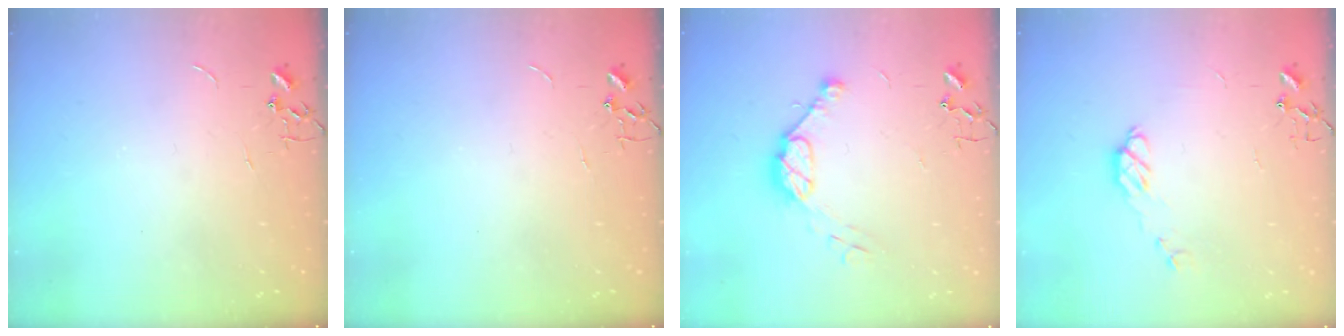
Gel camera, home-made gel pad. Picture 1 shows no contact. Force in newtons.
{"total": 0.0}
{"total": 10.3, "press": 10.2, "slide": 0.8}
{"total": 7.1, "press": 7.1, "slide": 0.5}